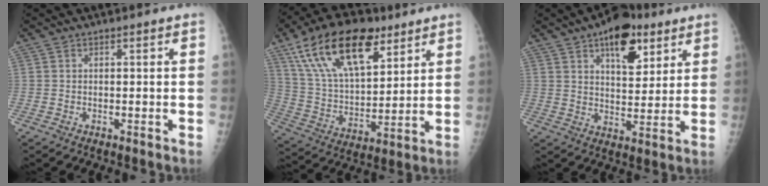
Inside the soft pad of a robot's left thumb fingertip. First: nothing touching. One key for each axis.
{"total": 21.9, "fx": 12.4, "fy": 10.6, "fz": 14.7, "tx": -0.240, "ty": -0.032, "tz": 0.227}
{"total": 12.5, "fx": 6.9, "fy": 6.3, "fz": 8.3, "tx": -0.087, "ty": -0.028, "tz": 0.102}